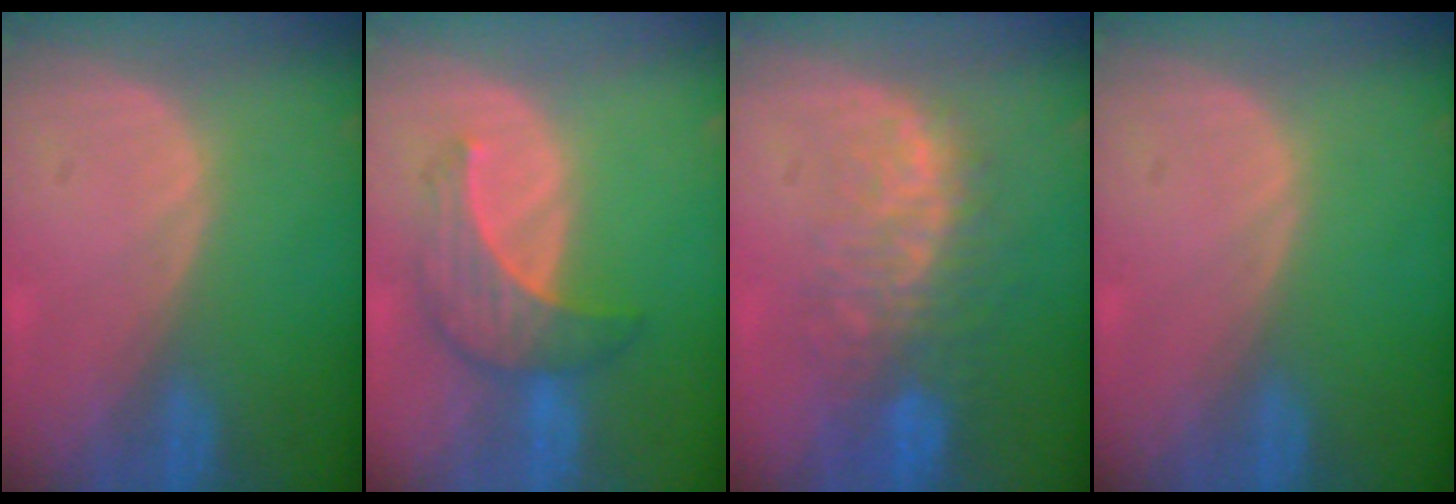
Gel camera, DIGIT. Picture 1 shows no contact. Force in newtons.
{"total": 5.8, "press": 5.8, "slide": 0.6}
{"total": 9.9, "press": 8.4, "slide": 5.2}
{"total": 0.0}